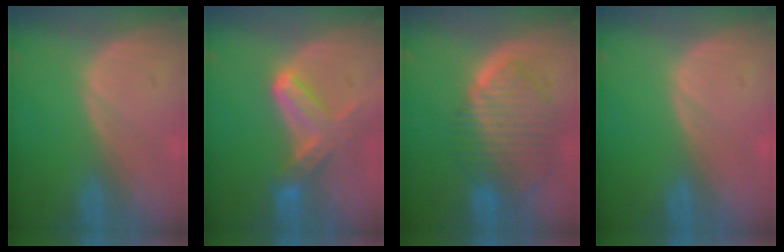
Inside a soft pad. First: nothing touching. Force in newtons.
{"total": 6.7, "press": 6.6, "slide": 1.3}
{"total": 9.9, "press": 8.4, "slide": 5.2}
{"total": 0.0}